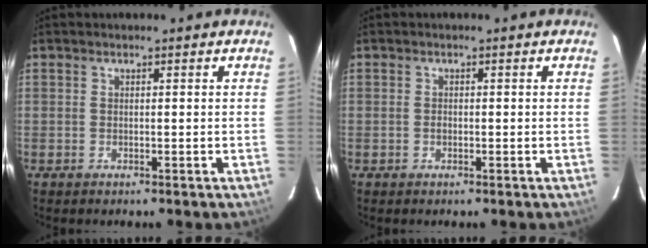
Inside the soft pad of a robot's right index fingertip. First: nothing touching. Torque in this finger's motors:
{"motor_torque": [0.19, 0.09, 0.02, -0.01]}